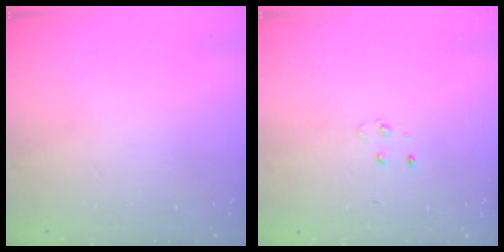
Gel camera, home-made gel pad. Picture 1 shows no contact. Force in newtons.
{"total": 3.5, "press": 3.4, "slide": 0.4}